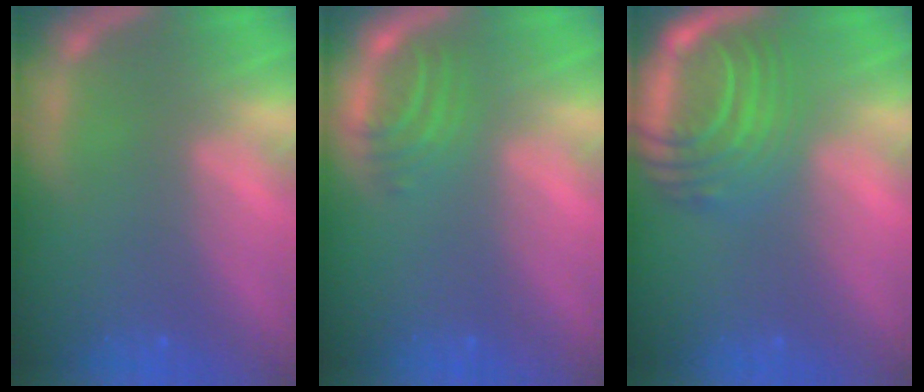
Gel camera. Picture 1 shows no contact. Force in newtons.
{"total": 2.9}
{"total": 8.5}